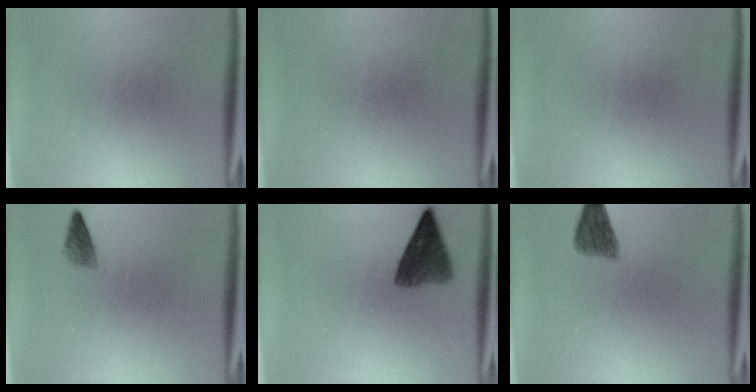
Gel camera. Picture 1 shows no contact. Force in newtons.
{"total": 0.0}
{"total": 0.0}
{"total": 1.6}
{"total": 6.1}
{"total": 3.7}